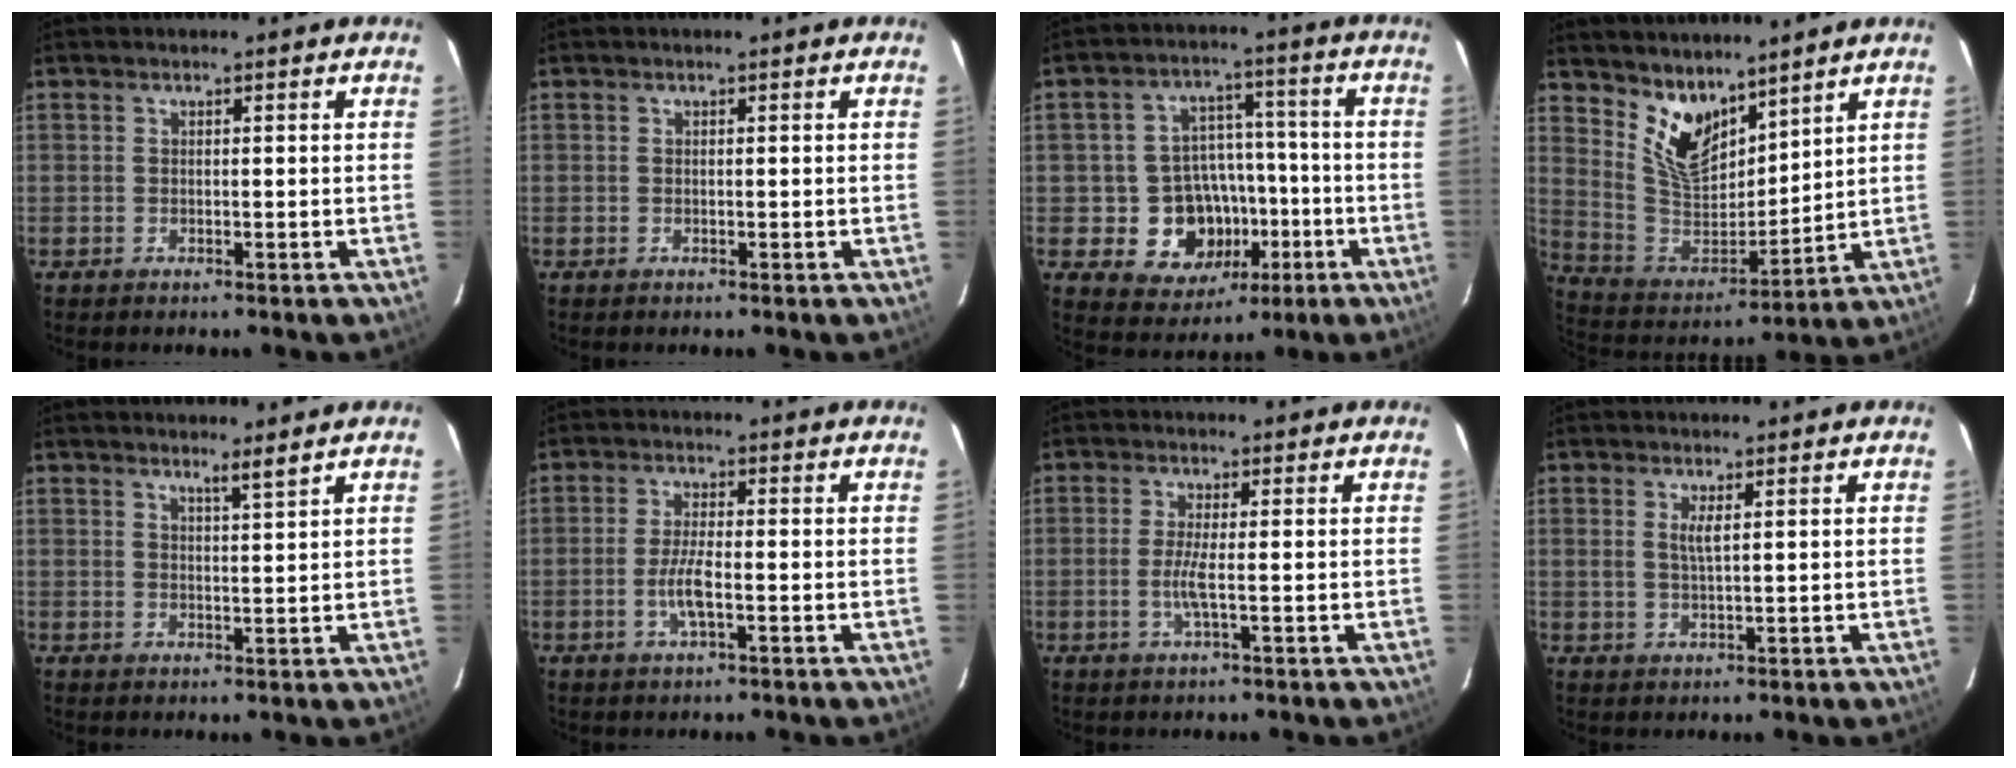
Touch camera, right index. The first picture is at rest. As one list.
[{"total": 0.0}, {"total": 12.6, "force": [-3.9, 10.9, 5.0], "torque": [-0.109, 0.032, -0.035]}, {"total": 12.0, "force": [8.5, 6.2, 5.9], "torque": [-0.118, -0.005, 0.174]}, {"total": 2.2, "force": [1.8, -0.5, 1.2], "torque": [-0.024, -0.009, 0.027]}, {"total": 4.6, "force": [-1.6, 0.8, 4.2], "torque": [-0.085, -0.003, -0.031]}, {"total": 3.3, "force": [-0.8, -0.2, 3.2], "torque": [-0.066, -0.005, -0.019]}, {"total": 2.3, "force": [0.8, 0.3, 2.2], "torque": [-0.042, -0.001, 0.014]}]